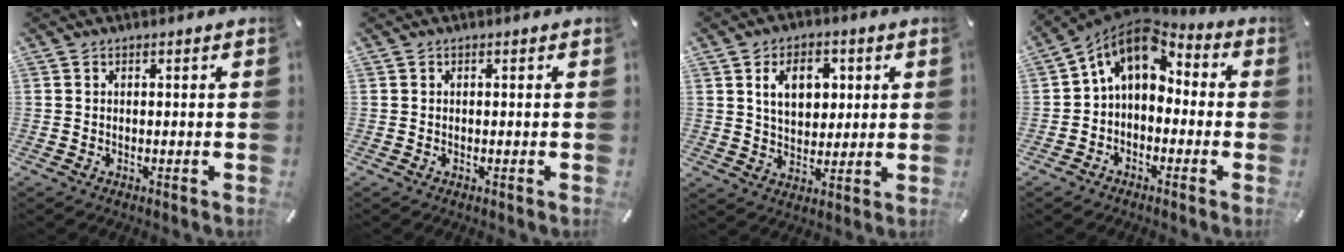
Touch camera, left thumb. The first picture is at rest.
{"total": 0.0}
{"total": 9.3, "force": [2.9, 6.8, 5.7], "torque": [-0.091, 0.003, 0.048]}
{"total": 9.5, "force": [2.5, 6.8, 6.1], "torque": [-0.120, -0.012, 0.042]}